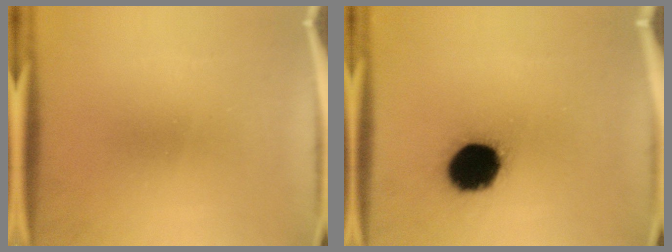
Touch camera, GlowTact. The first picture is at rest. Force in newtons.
{"total": 17.6}